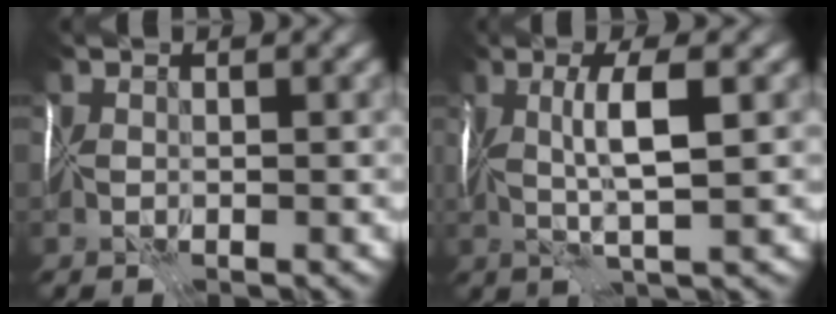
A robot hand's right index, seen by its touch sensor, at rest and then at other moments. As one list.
[{"total": 3.6, "force": [0.3, -0.7, 3.5], "torque": [-0.054, -0.005, 0.008]}]